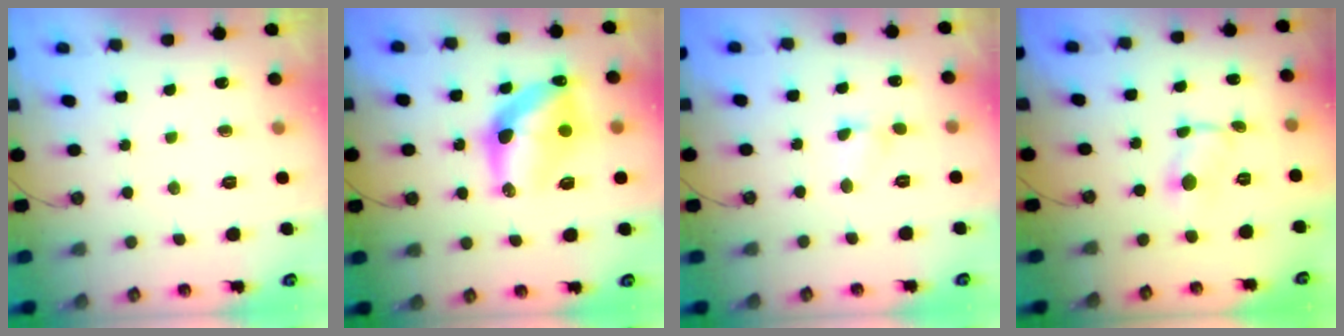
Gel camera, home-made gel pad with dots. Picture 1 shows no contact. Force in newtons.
{"total": 13.3, "press": 13.3, "slide": 0.8}
{"total": 4.7, "press": 4.6, "slide": 0.6}
{"total": 1.1, "press": 1.0, "slide": 0.2}